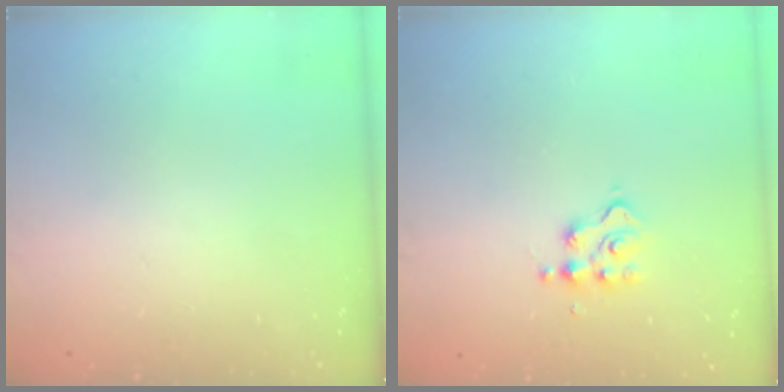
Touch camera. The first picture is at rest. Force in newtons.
{"total": 3.4, "press": 3.4, "slide": 0.2}